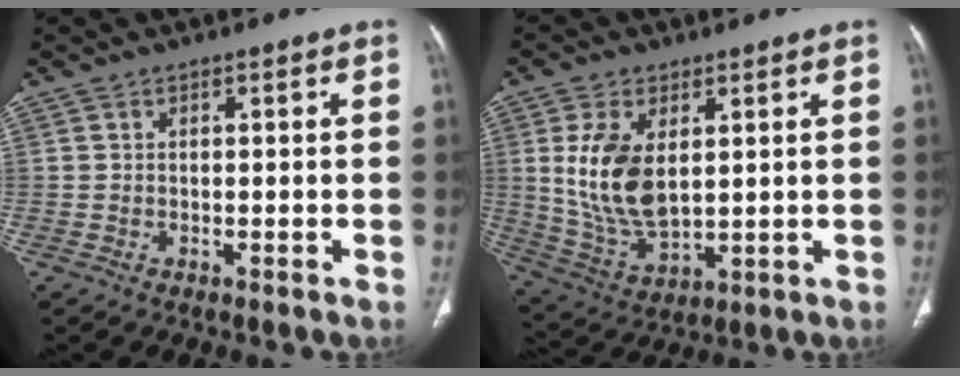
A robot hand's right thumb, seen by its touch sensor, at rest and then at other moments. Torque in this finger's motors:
{"motor_torque": [-0.89, 1.65, 0.85, -0.03, 0.19]}